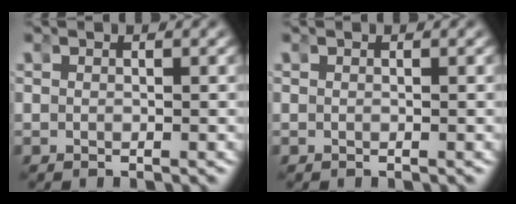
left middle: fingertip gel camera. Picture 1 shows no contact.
{"total": 0.0}